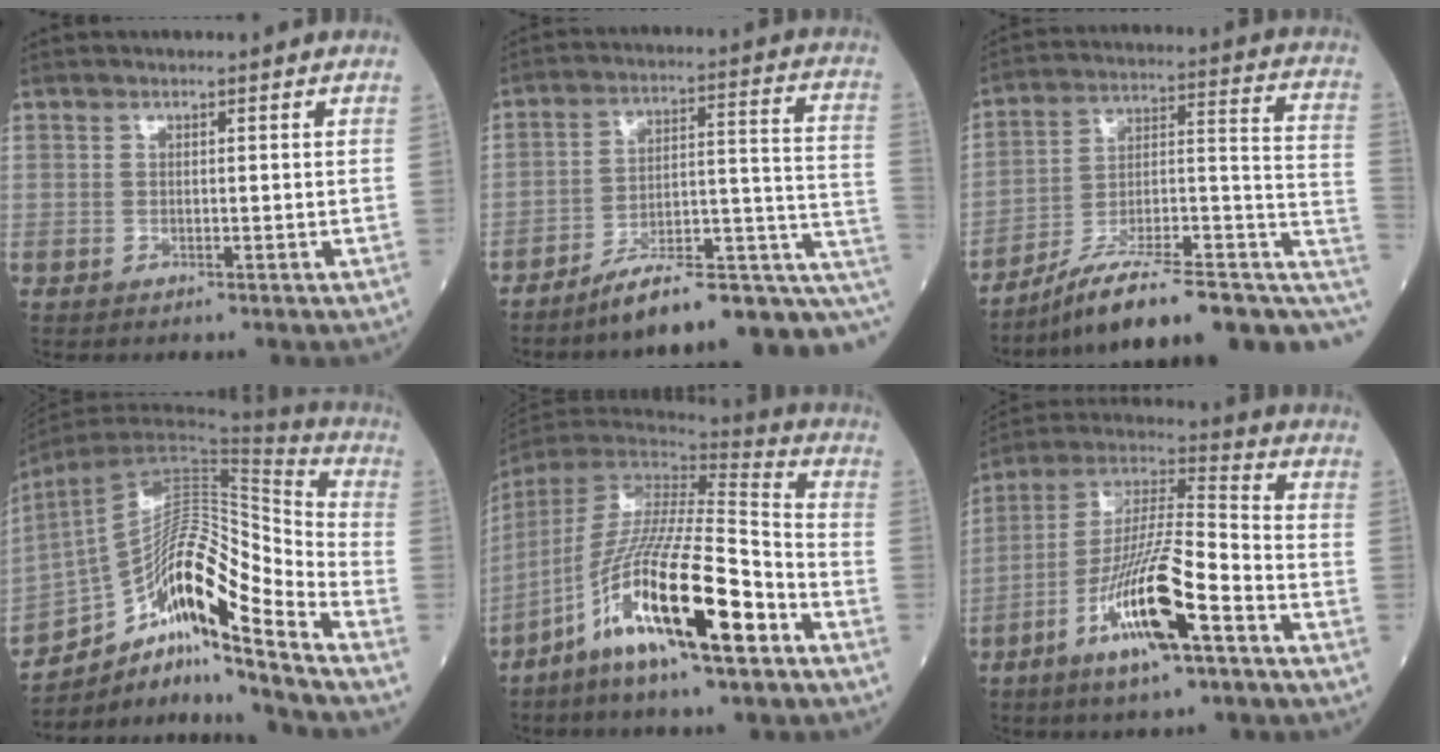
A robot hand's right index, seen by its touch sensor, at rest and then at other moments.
{"total": 18.5, "force": [-12.2, 3.8, 13.3], "torque": [-0.121, 0.062, -0.174]}
{"total": 21.6, "force": [-12.9, 5.5, 16.5], "torque": [-0.181, 0.058, -0.189]}
{"total": 18.7, "force": [-12.5, 2.0, 13.9], "torque": [-0.230, 0.039, -0.213]}
{"total": 18.6, "force": [-9.8, 2.0, 15.6], "torque": [-0.320, -0.033, -0.183]}
{"total": 15.3, "force": [-7.1, 2.2, 13.4], "torque": [-0.262, -0.006, -0.126]}